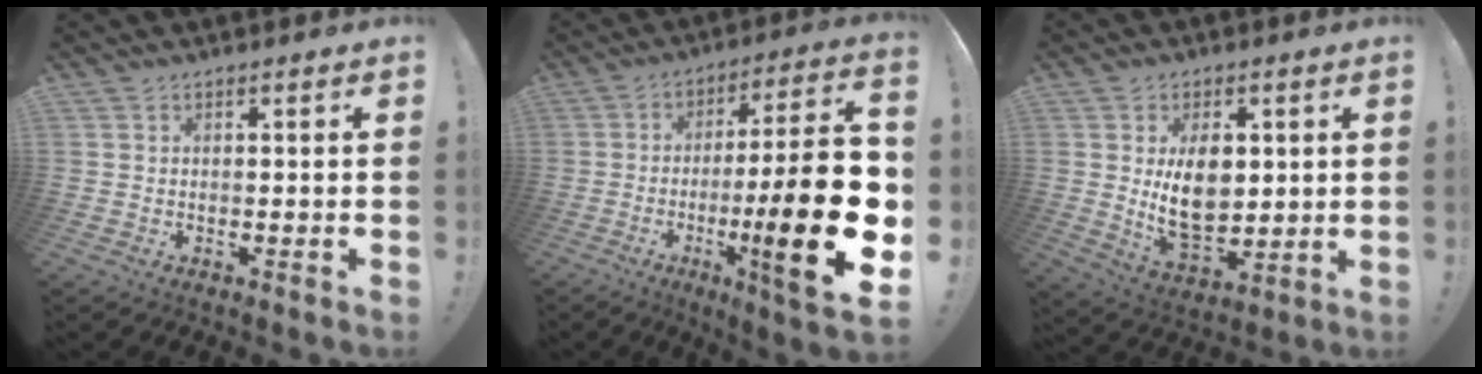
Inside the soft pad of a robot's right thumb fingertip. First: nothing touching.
{"total": 25.5, "force": [-6.1, 4.4, 24.4], "torque": [-0.387, 0.018, -0.098]}
{"total": 12.7, "force": [2.4, 8.2, 9.4], "torque": [-0.152, -0.022, 0.039]}